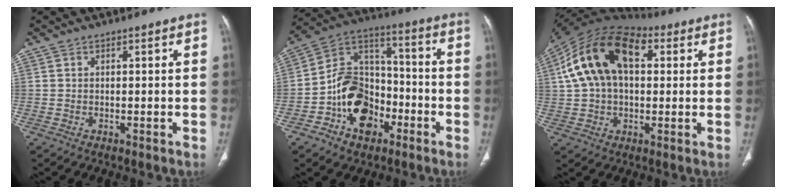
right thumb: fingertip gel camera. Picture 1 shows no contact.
{"total": 15.2, "force": [-6.2, 10.7, 8.9], "torque": [-0.115, 0.059, -0.112]}
{"total": 19.5, "force": [5.0, 11.8, 14.7], "torque": [-0.254, 0.031, 0.076]}